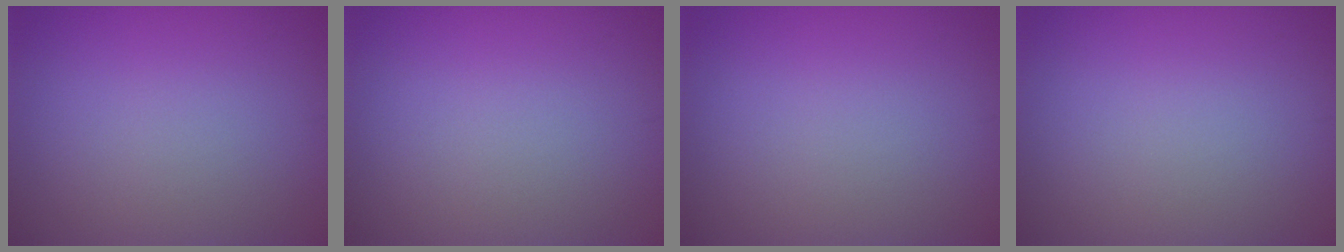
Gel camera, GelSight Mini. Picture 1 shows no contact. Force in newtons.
{"total": 0.0}
{"total": 0.0}
{"total": 0.0}